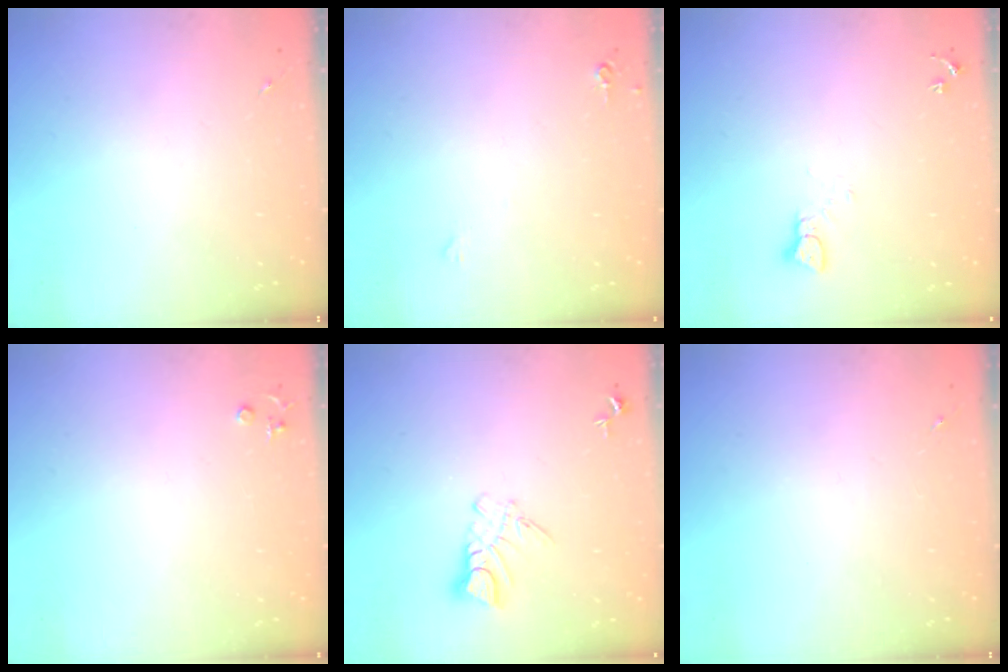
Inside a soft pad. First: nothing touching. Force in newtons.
{"total": 4.1, "press": 4.0, "slide": 0.7}
{"total": 2.2, "press": 2.2, "slide": 0.2}
{"total": 3.9, "press": 3.8, "slide": 0.6}
{"total": 6.6, "press": 6.5, "slide": 0.6}
{"total": 0.0}